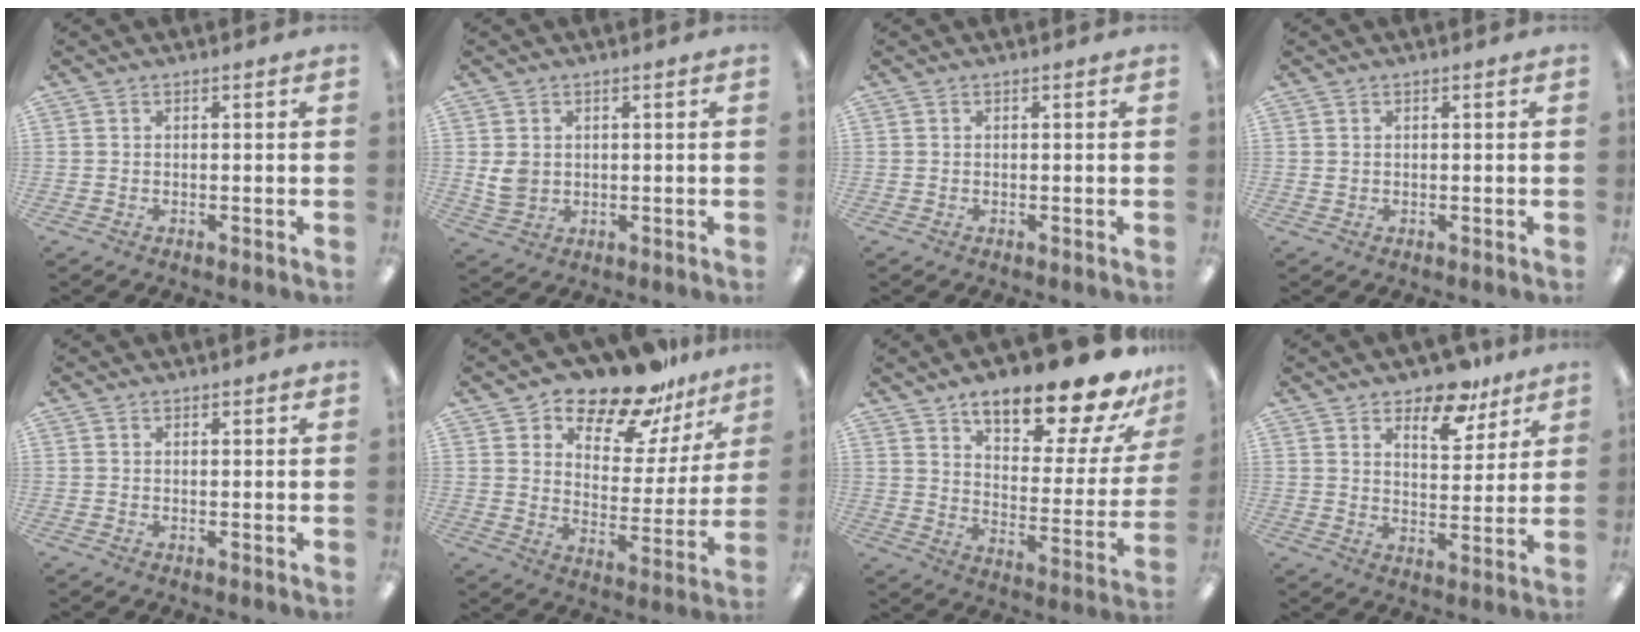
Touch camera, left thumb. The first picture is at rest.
{"total": 4.6, "force": [0.8, 3.8, 2.4], "torque": [-0.045, 0.002, 0.015]}
{"total": 0.0}
{"total": 0.8, "force": [0.4, 0.7, 0.2], "torque": [-0.006, 0.003, 0.008]}
{"total": 0.9, "force": [0.8, 0.3, 0.2], "torque": [0.004, -0.002, 0.013]}
{"total": 17.7, "force": [14.9, 6.9, 6.6], "torque": [-0.108, -0.112, 0.260]}
{"total": 21.7, "force": [16.5, 6.6, 12.5], "torque": [-0.167, -0.108, 0.266]}
{"total": 9.9, "force": [8.0, 4.2, 4.1], "torque": [-0.040, -0.052, 0.137]}